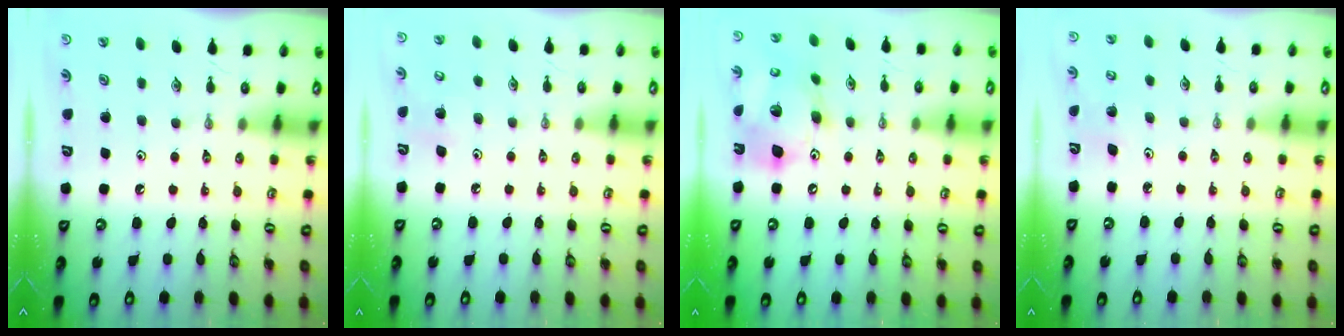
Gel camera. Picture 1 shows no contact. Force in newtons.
{"total": 6.4, "press": 6.3, "slide": 0.5}
{"total": 16.5, "press": 16.2, "slide": 3.1}
{"total": 2.3, "press": 2.3, "slide": 0.2}